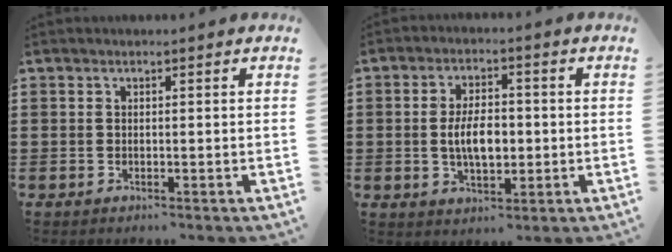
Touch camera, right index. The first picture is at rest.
{"total": 5.9, "force": [-0.4, 3.0, 5.1], "torque": [-0.085, -0.001, -0.014]}